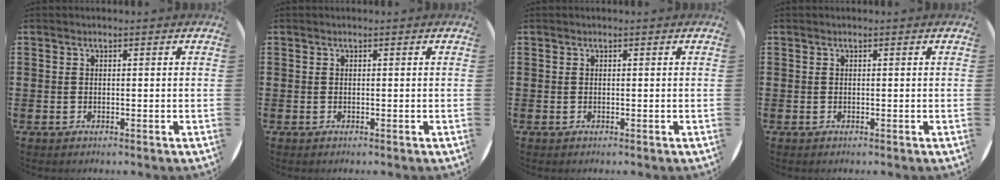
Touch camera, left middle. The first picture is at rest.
{"total": 0.0}
{"total": 0.0}
{"total": 0.0}